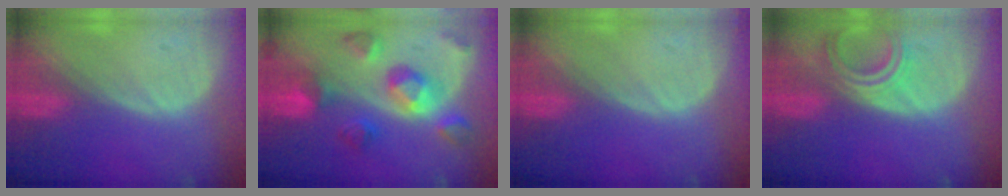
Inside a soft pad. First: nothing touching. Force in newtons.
{"total": 9.5, "press": 8.6, "slide": 4.1}
{"total": 0.0}
{"total": 5.5, "press": 5.1, "slide": 2.1}